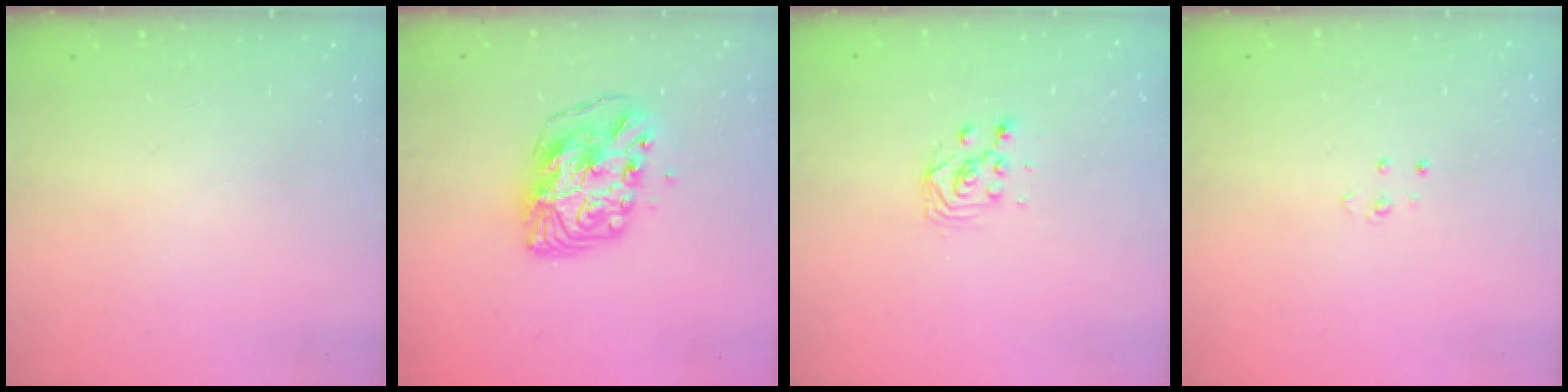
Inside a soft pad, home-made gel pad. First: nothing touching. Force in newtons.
{"total": 10.1, "press": 10.0, "slide": 1.2}
{"total": 2.8, "press": 2.5, "slide": 1.3}
{"total": 3.8, "press": 3.8, "slide": 0.3}